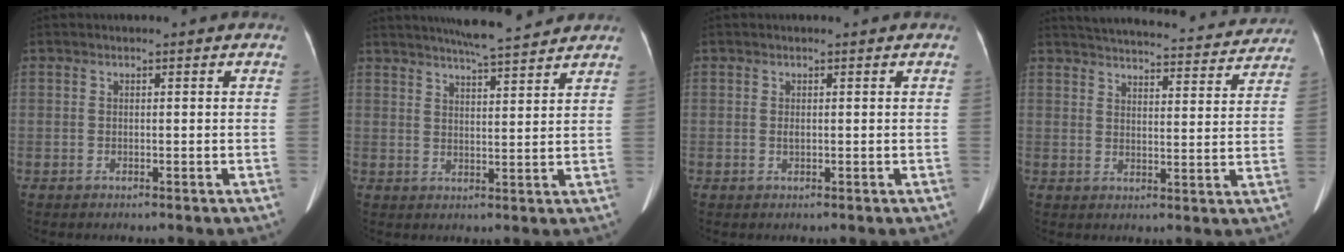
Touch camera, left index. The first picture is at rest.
{"total": 10.4, "force": [9.3, 0.6, 4.6], "torque": [-0.073, 0.015, 0.131]}
{"total": 0.6, "force": [0.1, 0.2, 0.5], "torque": [-0.015, 0.002, 0.005]}
{"total": 25.2, "force": [23.6, 4.8, 7.4], "torque": [-0.117, -0.015, 0.291]}